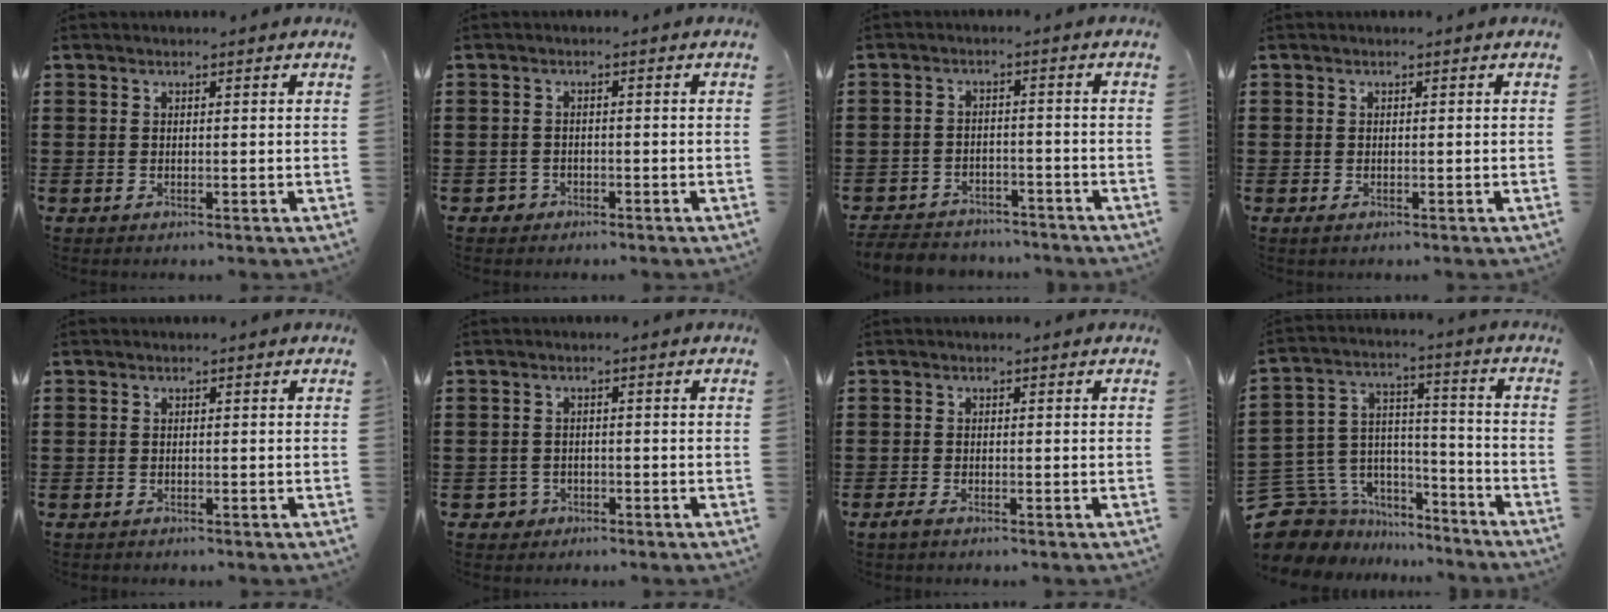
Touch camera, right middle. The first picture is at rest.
{"total": 1.5, "force": [-1.2, 1.0, 0.0], "torque": [-0.006, 0.002, -0.028]}
{"total": 4.2, "force": [-4.1, 1.0, 0.1], "torque": [-0.011, 0.005, -0.088]}
{"total": 0.7, "force": [-0.2, 0.6, 0.2], "torque": [0.003, 0.000, -0.007]}
{"total": 0.7, "force": [-0.6, 0.4, -0.1], "torque": [0.001, 0.004, -0.014]}
{"total": 2.1, "force": [-1.5, 1.4, 0.2], "torque": [-0.011, 0.002, -0.034]}
{"total": 1.3, "force": [-1.0, 0.5, 0.7], "torque": [-0.022, -0.002, -0.023]}
{"total": 8.8, "force": [-6.4, 6.0, 0.4], "torque": [-0.044, 0.001, -0.119]}